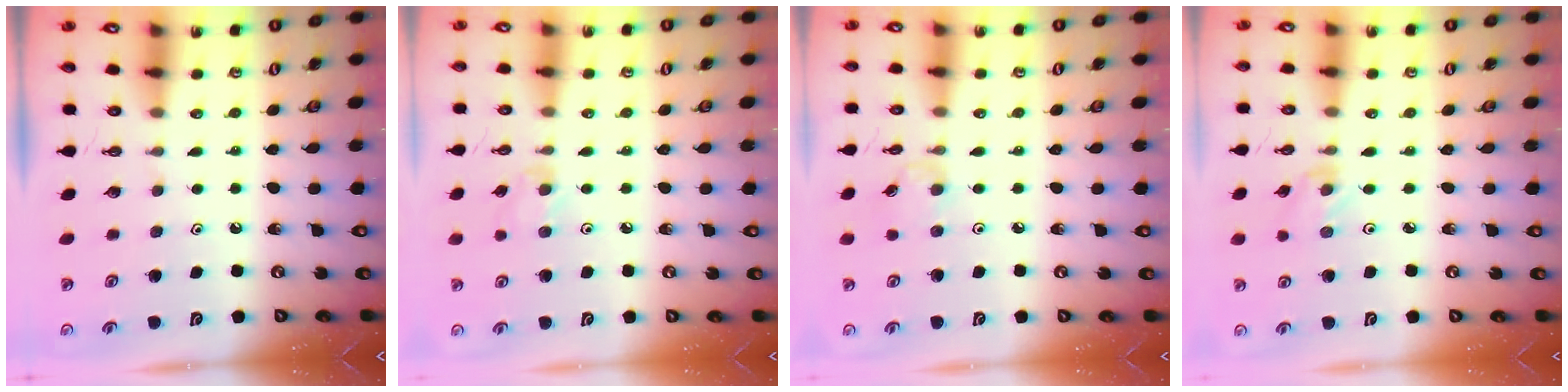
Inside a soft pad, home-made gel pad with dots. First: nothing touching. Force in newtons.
{"total": 4.6, "press": 4.5, "slide": 0.6}
{"total": 2.5, "press": 2.5, "slide": 0.4}
{"total": 0.9, "press": 0.9, "slide": 0.2}